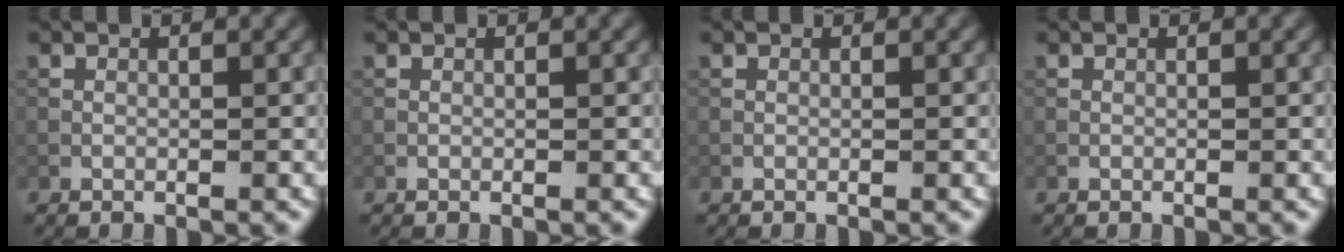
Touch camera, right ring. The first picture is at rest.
{"total": 0.0}
{"total": 0.0}
{"total": 0.0}